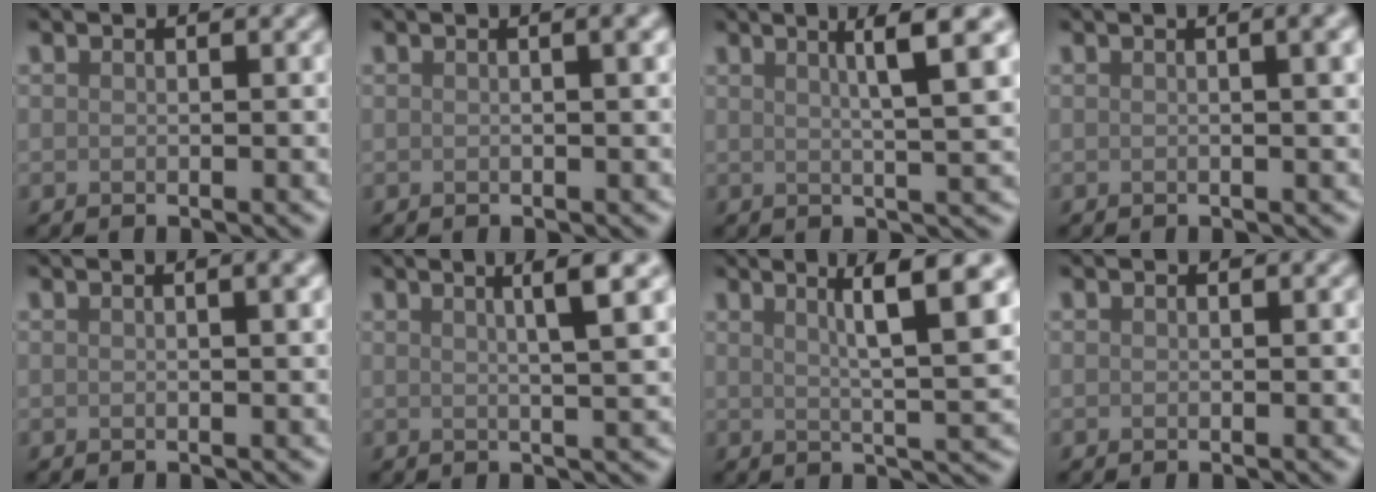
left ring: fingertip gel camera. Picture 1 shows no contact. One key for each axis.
{"total": 3.3, "fx": 0.8, "fy": 1.4, "fz": 2.9, "tx": -0.014, "ty": 0.012, "tz": -0.007}
{"total": 6.1, "fx": 2.3, "fy": 0.9, "fz": 5.6, "tx": -0.072, "ty": 0.014, "tz": 0.035}
{"total": 5.2, "fx": 1.0, "fy": 2.4, "fz": 4.5, "tx": -0.022, "ty": 0.030, "tz": -0.011}
{"total": 2.9, "fx": 0.8, "fy": 1.1, "fz": 2.5, "tx": -0.018, "ty": 0.008, "tz": -0.002}
{"total": 5.0, "fx": 1.9, "fy": 0.8, "fz": 4.5, "tx": -0.060, "ty": 0.014, "tz": 0.028}
{"total": 7.1, "fx": 2.7, "fy": 1.0, "fz": 6.5, "tx": -0.089, "ty": 0.010, "tz": 0.043}
{"total": 0.0}